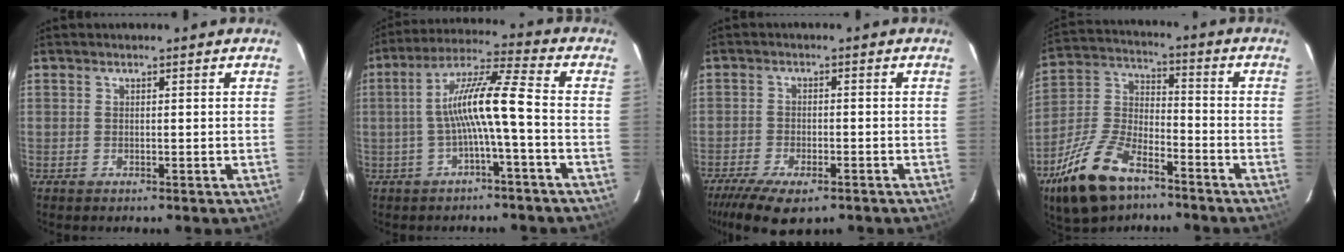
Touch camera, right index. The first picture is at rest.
{"total": 9.6, "force": [-2.2, -0.2, 9.4], "torque": [-0.190, 0.019, -0.037]}
{"total": 10.7, "force": [-7.6, 3.9, 6.4], "torque": [-0.152, -0.035, -0.130]}
{"total": 17.2, "force": [-10.8, 8.0, 10.6], "torque": [-0.238, -0.003, -0.204]}